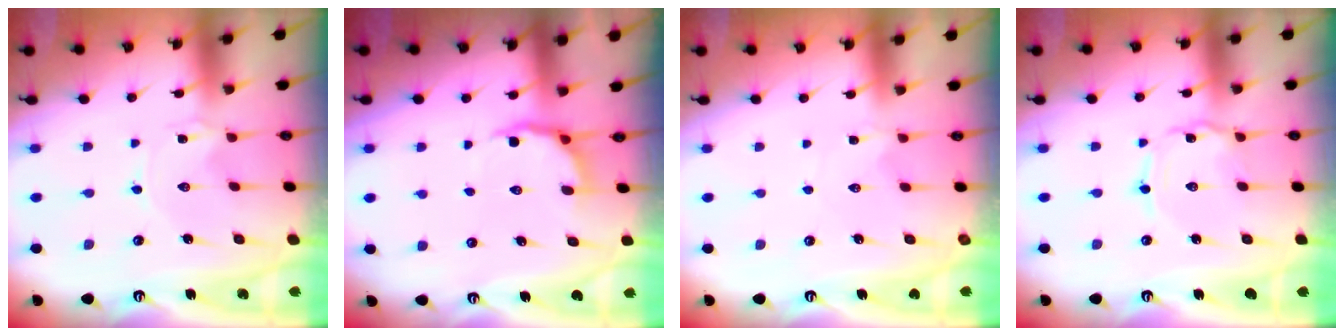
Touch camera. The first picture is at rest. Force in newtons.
{"total": 4.9, "press": 4.2, "slide": 2.6}
{"total": 2.1, "press": 2.1, "slide": 0.2}
{"total": 0.8, "press": 0.8, "slide": 0.2}